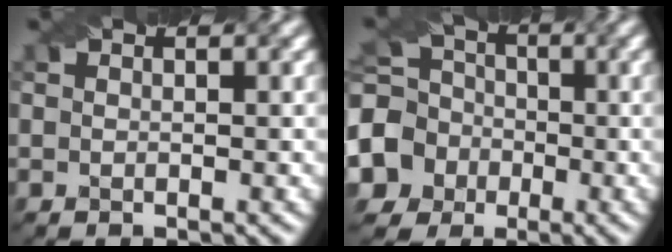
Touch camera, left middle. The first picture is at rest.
{"total": 8.5, "force": [-2.4, 7.6, 2.8], "torque": [-0.067, 0.000, -0.066]}